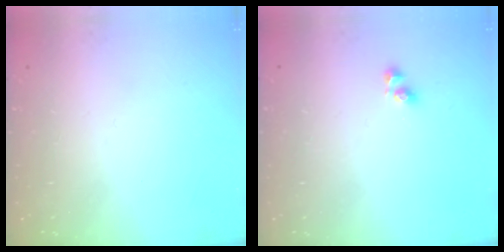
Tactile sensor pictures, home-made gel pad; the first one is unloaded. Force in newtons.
{"total": 4.5, "press": 4.5, "slide": 0.4}